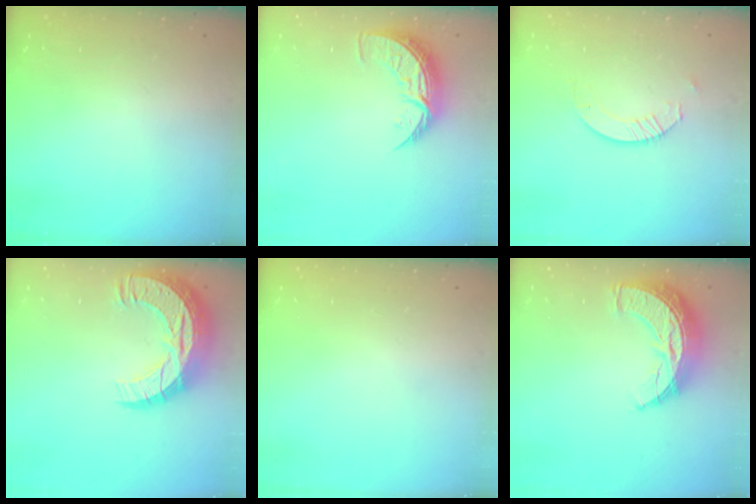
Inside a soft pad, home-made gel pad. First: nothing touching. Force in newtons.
{"total": 8.6, "press": 8.5, "slide": 0.8}
{"total": 4.1, "press": 4.1, "slide": 0.4}
{"total": 16.4, "press": 16.4, "slide": 1.0}
{"total": 0.0}
{"total": 14.1, "press": 14.1, "slide": 0.6}